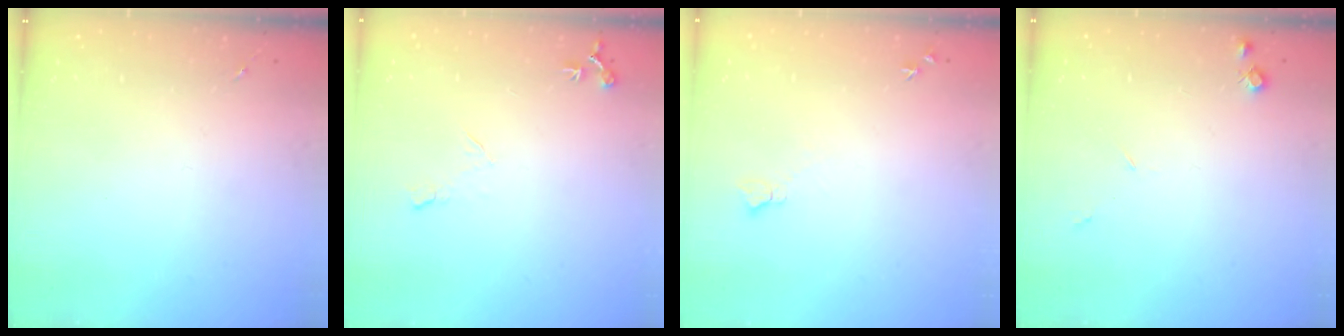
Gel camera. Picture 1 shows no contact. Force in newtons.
{"total": 7.0, "press": 7.0, "slide": 0.8}
{"total": 4.6, "press": 4.6, "slide": 0.6}
{"total": 5.6, "press": 5.6, "slide": 0.8}